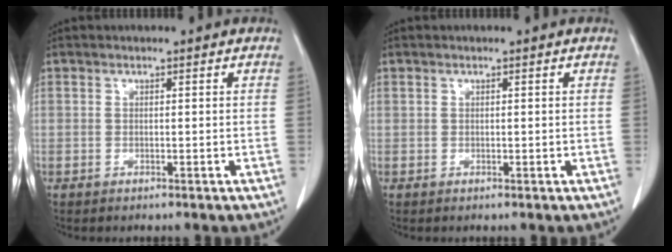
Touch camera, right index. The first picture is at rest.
{"total": 0.0}